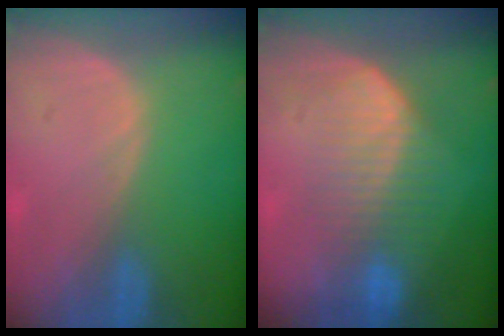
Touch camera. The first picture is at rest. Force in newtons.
{"total": 6.8, "press": 6.7, "slide": 1.3}